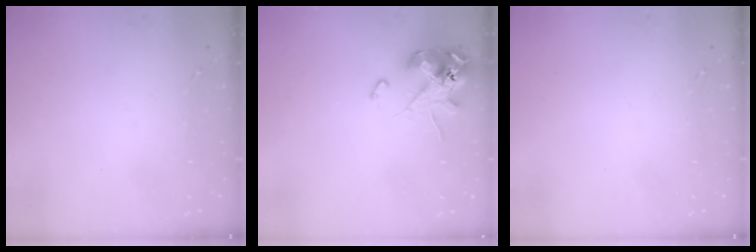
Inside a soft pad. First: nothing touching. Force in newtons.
{"total": 12.4, "press": 12.2, "slide": 2.2}
{"total": 0.0}